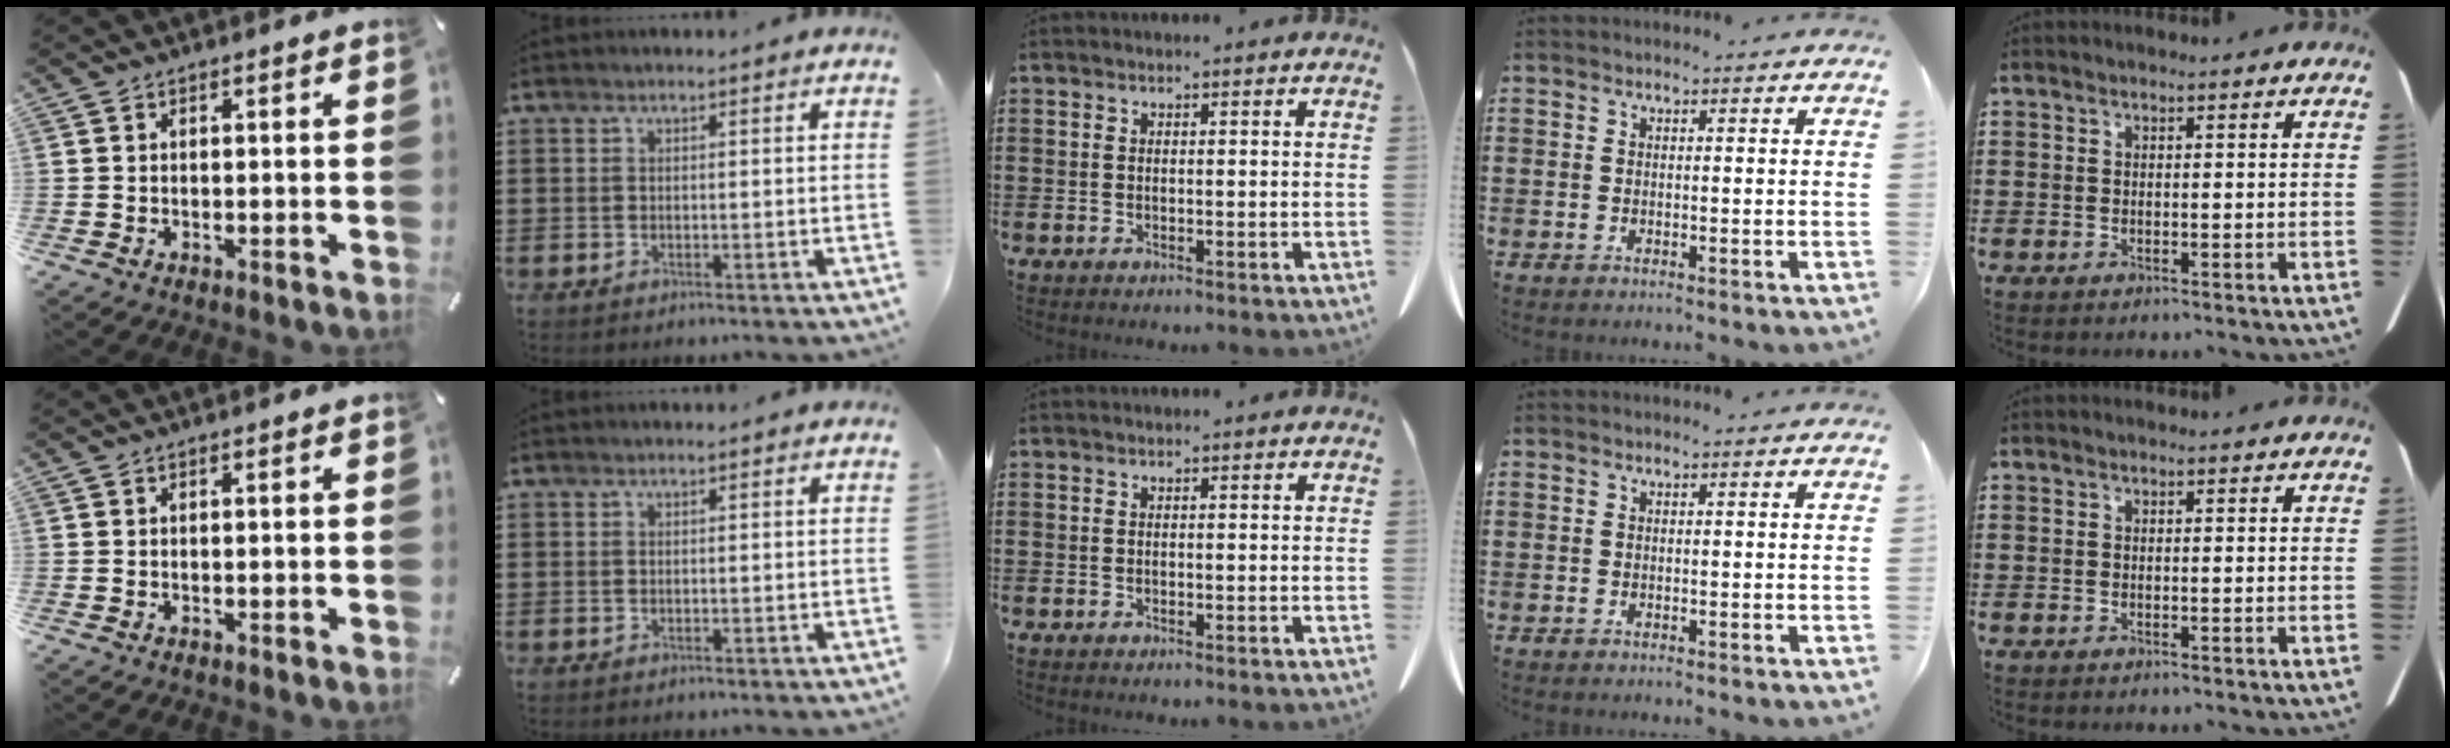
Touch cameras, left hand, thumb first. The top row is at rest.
{}